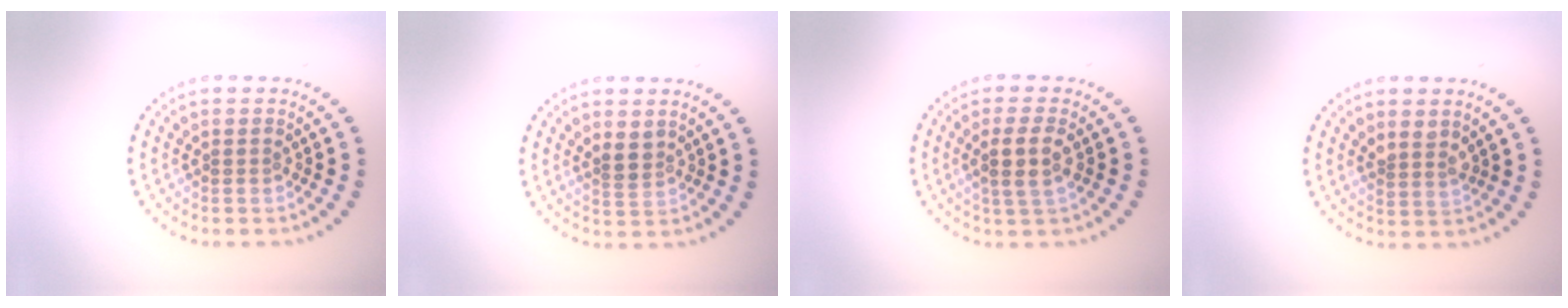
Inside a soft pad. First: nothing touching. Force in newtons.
{"total": 1.6, "press": 1.5, "slide": 0.7}
{"total": 2.7, "press": 2.4, "slide": 1.3}
{"total": 1.7, "press": 1.4, "slide": 1.0}